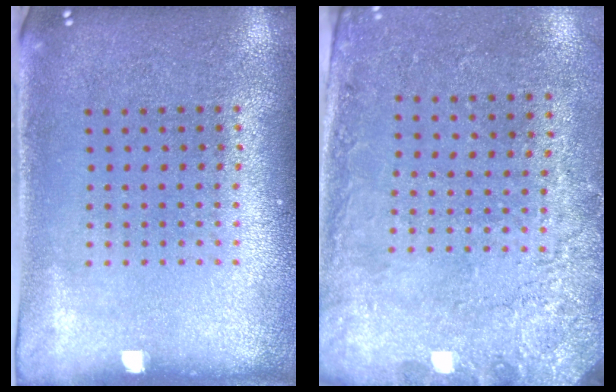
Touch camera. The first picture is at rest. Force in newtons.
{"total": 2.7, "press": 2.0, "slide": 1.8}